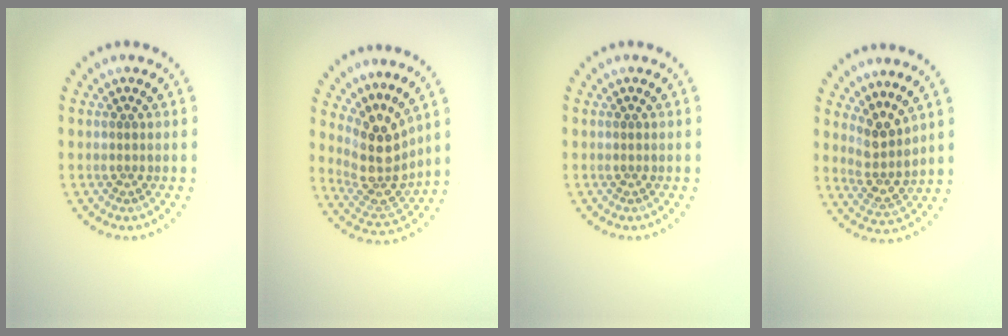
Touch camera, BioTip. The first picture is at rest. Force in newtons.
{"total": 4.2, "press": 3.2, "slide": 2.8}
{"total": 0.0}
{"total": 2.9, "press": 2.2, "slide": 1.8}